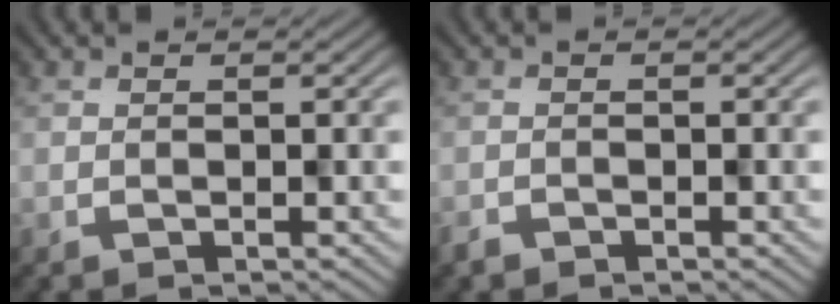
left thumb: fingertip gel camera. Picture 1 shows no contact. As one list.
[{"total": 1.2, "force": [-1.1, 0.4, -0.1], "torque": [0.002, -0.004, -0.021]}]